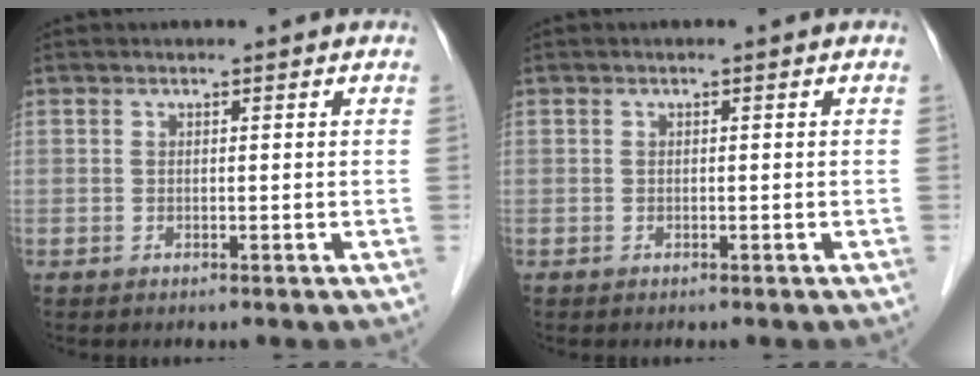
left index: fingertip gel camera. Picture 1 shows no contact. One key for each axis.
{"total": 0.0}